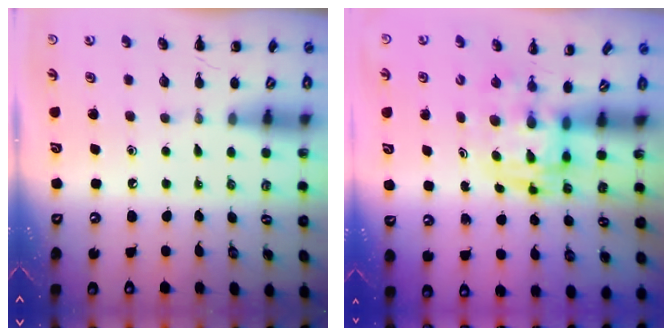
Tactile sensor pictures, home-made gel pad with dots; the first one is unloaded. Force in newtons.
{"total": 2.8, "press": 2.7, "slide": 0.5}